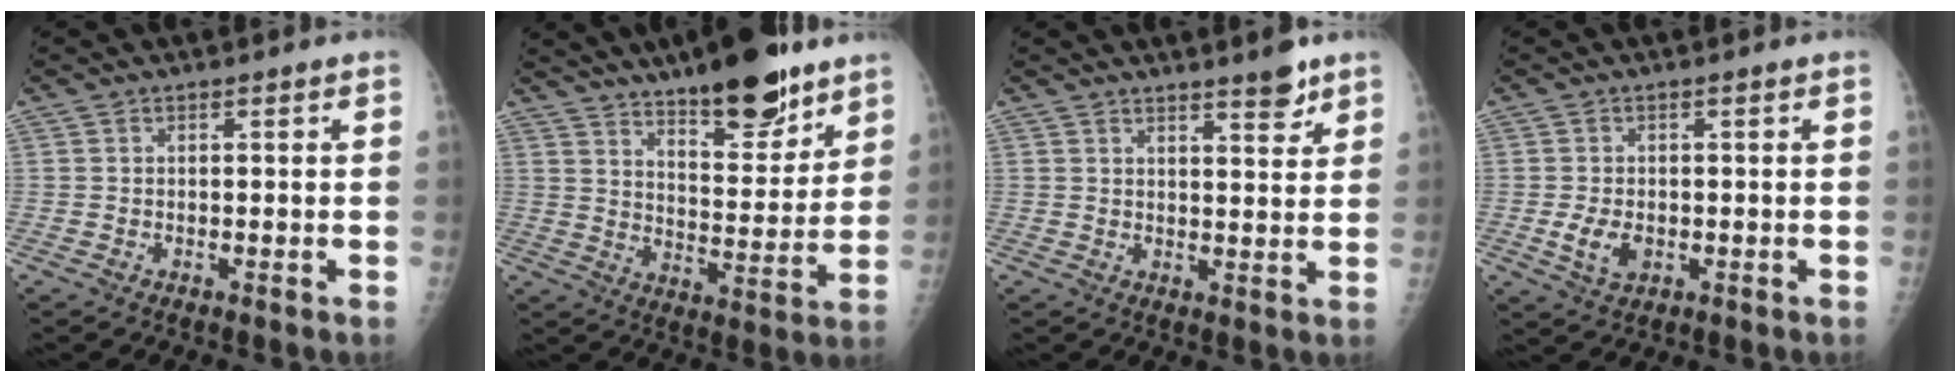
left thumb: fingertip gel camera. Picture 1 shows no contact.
{"total": 16.6, "force": [11.8, 5.4, 10.4], "torque": [-0.119, -0.072, 0.188]}
{"total": 4.6, "force": [3.6, 1.0, 2.8], "torque": [-0.029, -0.028, 0.050]}
{"total": 4.2, "force": [-0.8, 2.7, 3.1], "torque": [-0.057, -0.005, -0.009]}